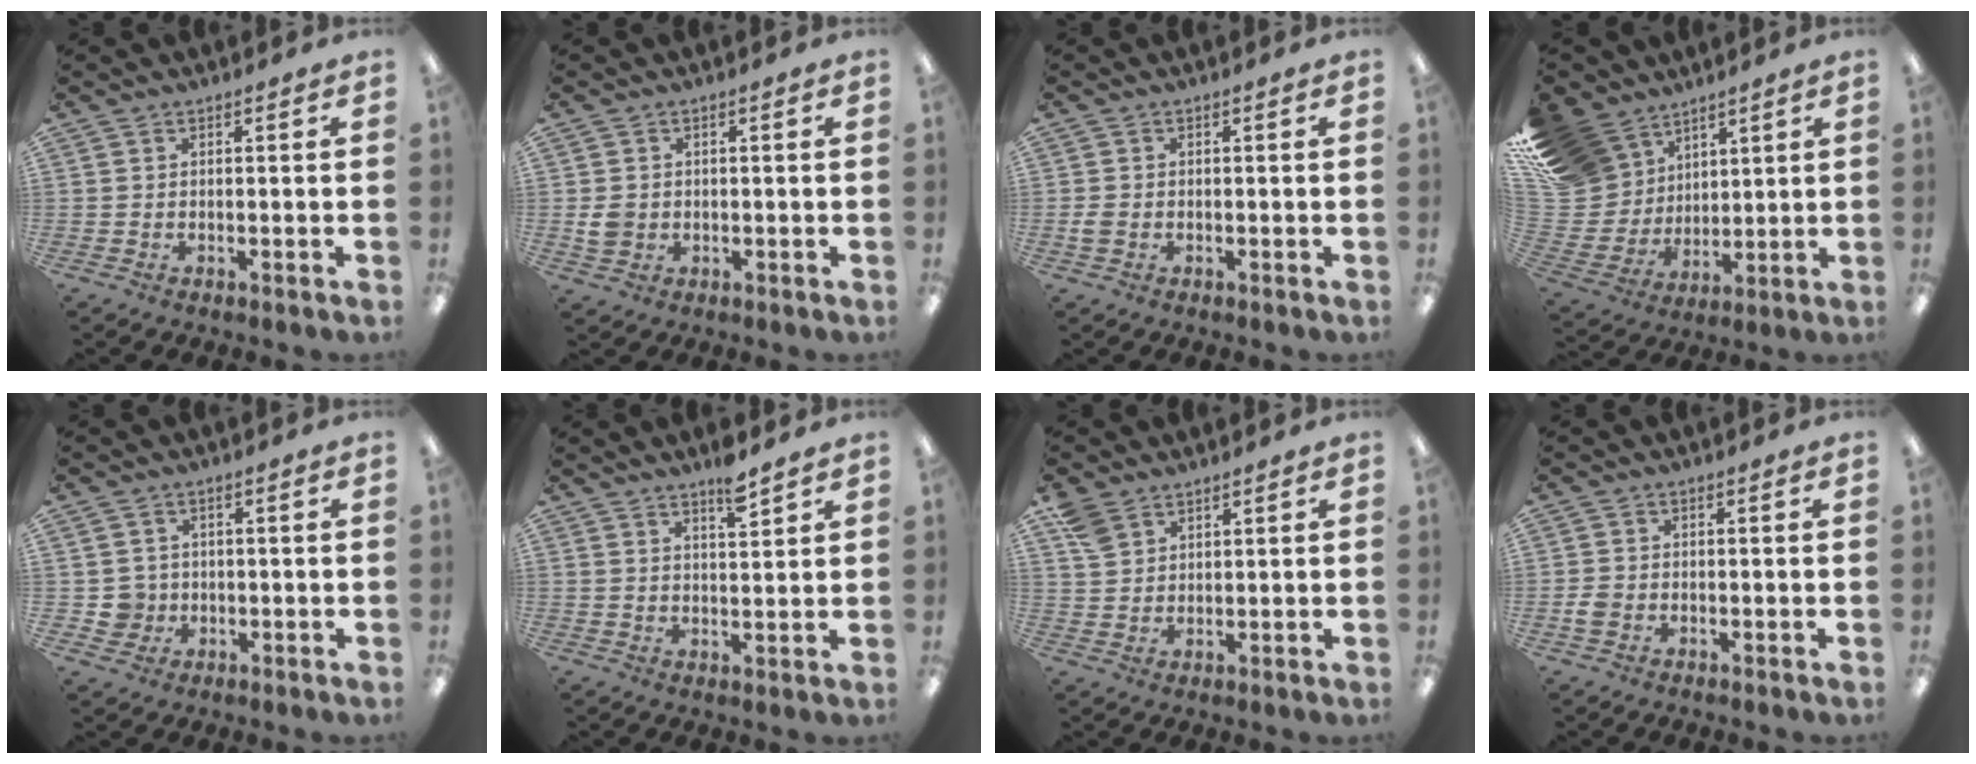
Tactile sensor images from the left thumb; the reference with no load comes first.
{"total": 3.7, "force": [-0.1, 3.3, 1.7], "torque": [-0.022, 0.004, 0.000]}
{"total": 2.0, "force": [-0.5, 1.6, 1.1], "torque": [-0.019, 0.003, -0.007]}
{"total": 16.0, "force": [10.5, 11.2, 4.4], "torque": [-0.128, -0.062, 0.213]}
{"total": 4.6, "force": [-0.2, 4.6, 0.7], "torque": [-0.021, 0.006, -0.002]}
{"total": 5.0, "force": [4.0, 1.0, 2.8], "torque": [-0.032, -0.029, 0.065]}
{"total": 5.6, "force": [3.8, 3.5, 2.1], "torque": [-0.048, -0.007, 0.074]}
{"total": 2.5, "force": [-0.7, 1.9, 1.3], "torque": [-0.021, 0.004, -0.012]}